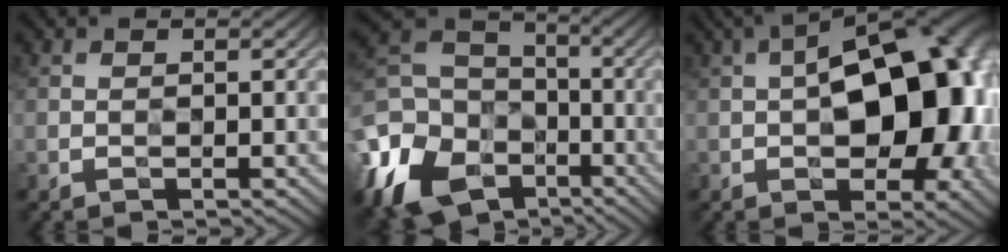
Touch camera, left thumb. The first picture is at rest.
{"total": 17.1, "force": [-8.2, 12.5, 8.5], "torque": [-0.279, -0.040, -0.138]}
{"total": 15.1, "force": [-0.1, 7.9, 12.8], "torque": [-0.163, 0.021, -0.021]}